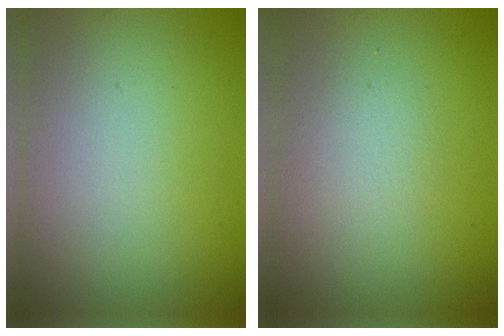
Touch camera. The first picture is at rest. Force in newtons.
{"total": 1.4, "press": 1.4, "slide": 0.0}